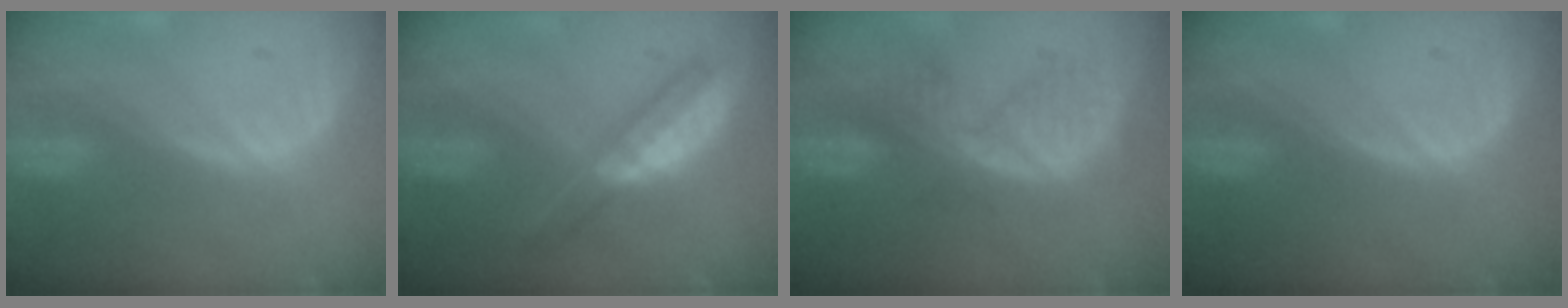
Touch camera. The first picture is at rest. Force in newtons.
{"total": 5.0, "press": 4.9, "slide": 0.9}
{"total": 6.4, "press": 6.2, "slide": 1.7}
{"total": 0.0}